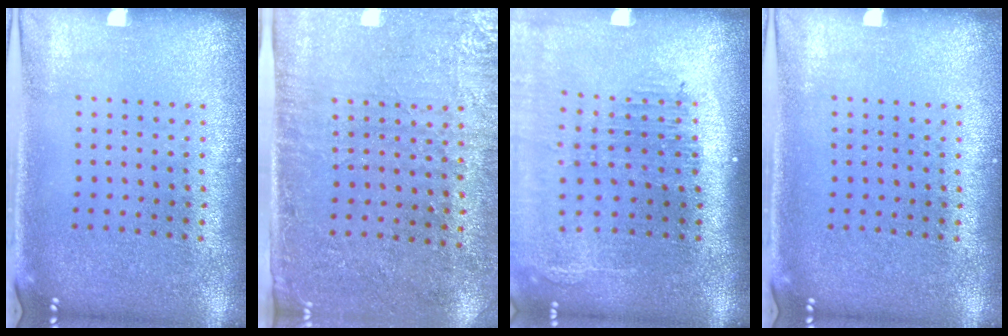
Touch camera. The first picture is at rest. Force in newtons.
{"total": 2.9, "press": 2.5, "slide": 1.5}
{"total": 2.3, "press": 1.8, "slide": 1.3}
{"total": 0.0}